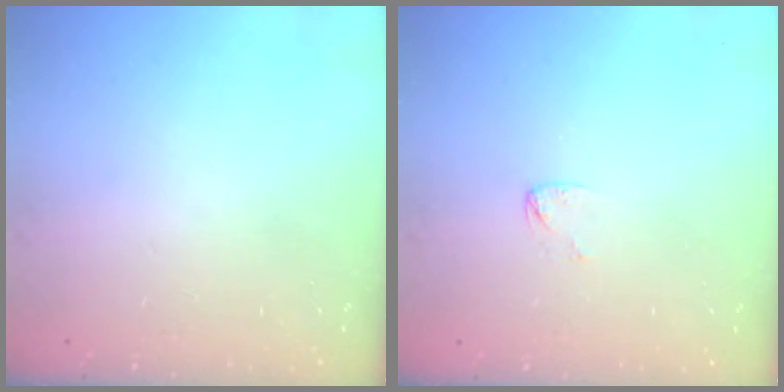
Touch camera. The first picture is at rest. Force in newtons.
{"total": 3.5, "press": 3.5, "slide": 0.2}